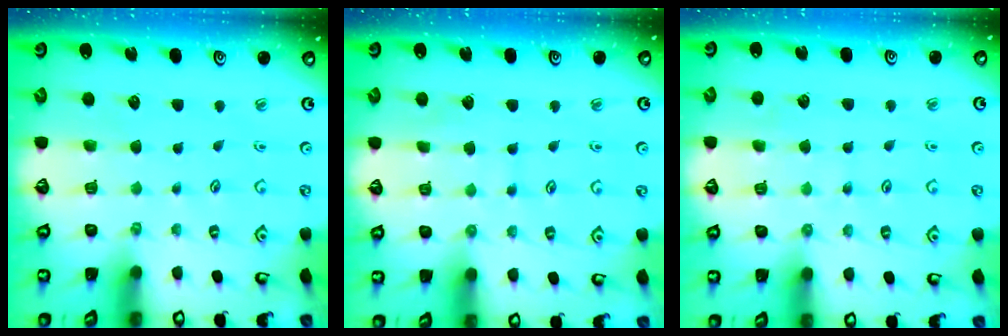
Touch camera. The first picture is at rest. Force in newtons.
{"total": 4.2, "press": 4.2, "slide": 0.3}
{"total": 4.6, "press": 4.6, "slide": 0.5}